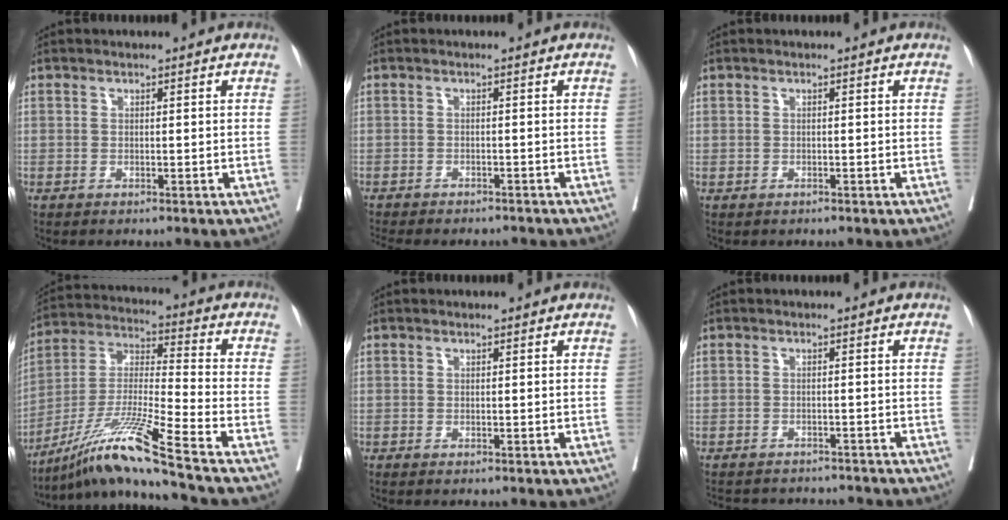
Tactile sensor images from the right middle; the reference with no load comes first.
{"total": 9.6, "force": [-8.6, 2.4, 3.5], "torque": [-0.059, -0.007, -0.109]}
{"total": 0.0}
{"total": 14.9, "force": [-11.0, -2.6, 9.6], "torque": [-0.195, -0.017, -0.203]}
{"total": 0.0}
{"total": 10.0, "force": [-9.4, 2.6, 2.4], "torque": [-0.045, 0.009, -0.111]}